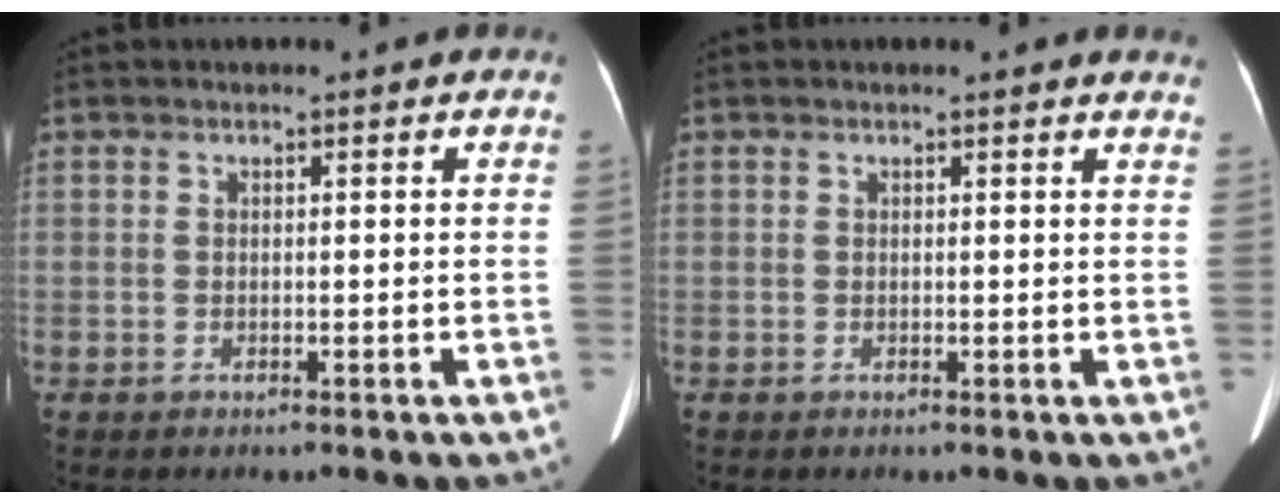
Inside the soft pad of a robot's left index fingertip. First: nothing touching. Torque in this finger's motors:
{"motor_torque": [0.17, -0.27, 0.04, 0.01]}